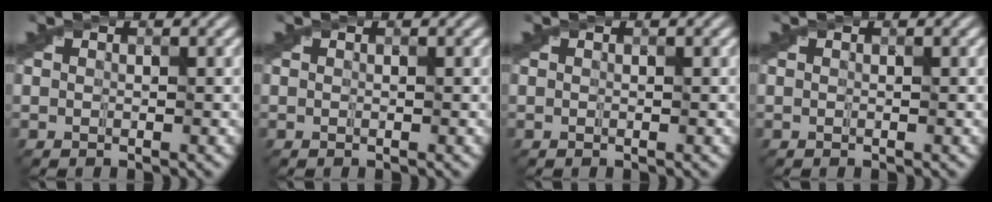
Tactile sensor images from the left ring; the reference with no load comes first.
{"total": 0.0}
{"total": 0.0}
{"total": 0.0}